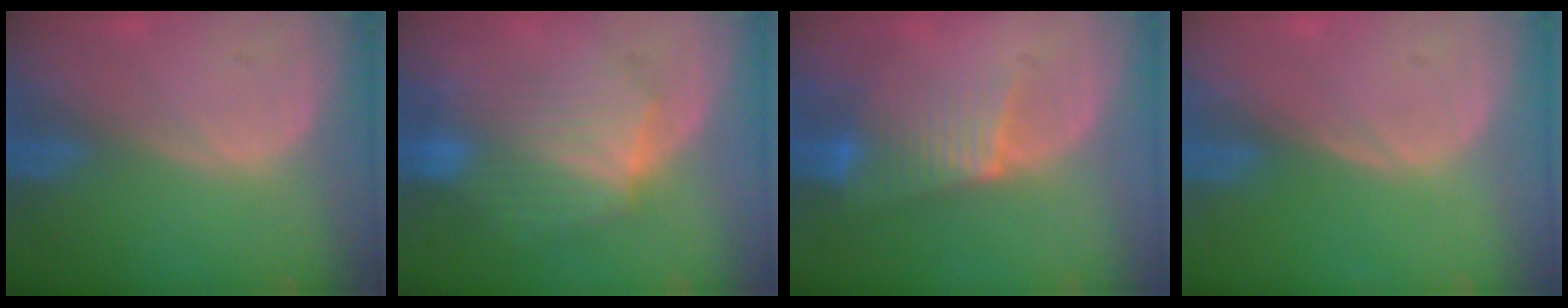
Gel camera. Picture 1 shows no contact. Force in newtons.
{"total": 8.0, "press": 8.0, "slide": 0.3}
{"total": 6.6, "press": 6.2, "slide": 2.4}
{"total": 0.0}